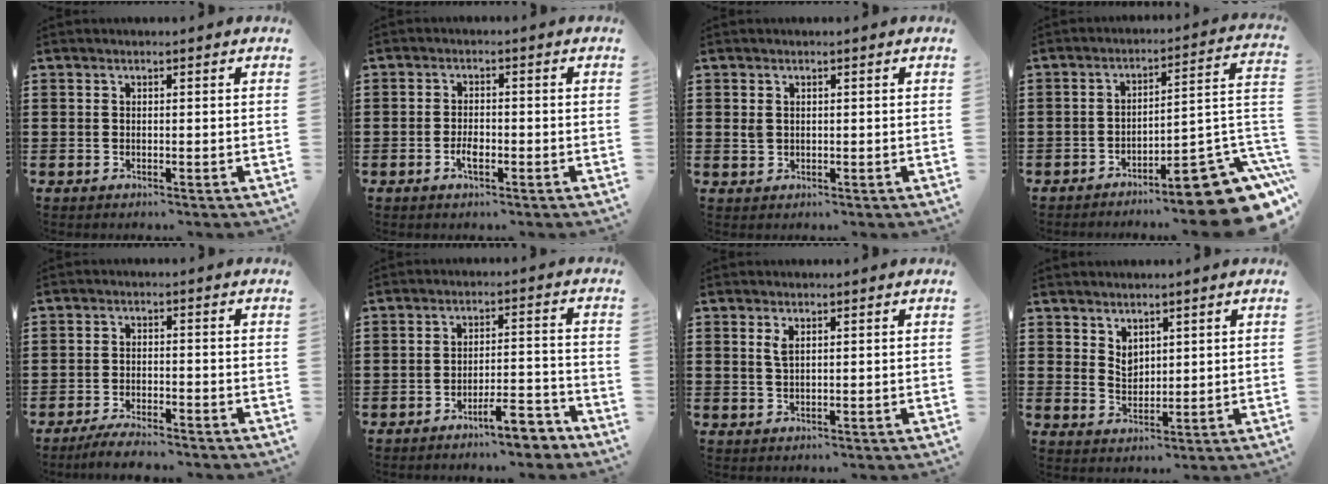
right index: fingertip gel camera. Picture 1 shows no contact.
{"total": 2.5, "force": [-1.0, 0.9, 2.1], "torque": [-0.040, -0.001, -0.018]}
{"total": 1.4, "force": [0.5, 1.1, 0.7], "torque": [-0.018, 0.006, 0.009]}
{"total": 11.7, "force": [-7.8, 2.6, 8.2], "torque": [-0.088, 0.013, -0.138]}
{"total": 3.2, "force": [-3.1, 0.1, 0.8], "torque": [-0.015, 0.004, -0.063]}
{"total": 6.3, "force": [-5.2, 1.1, 3.3], "torque": [-0.049, 0.006, -0.095]}
{"total": 1.8, "force": [0.8, 0.7, 1.5], "torque": [-0.032, 0.003, 0.013]}
{"total": 2.8, "force": [2.1, 1.6, 0.9], "torque": [-0.016, 0.000, 0.038]}